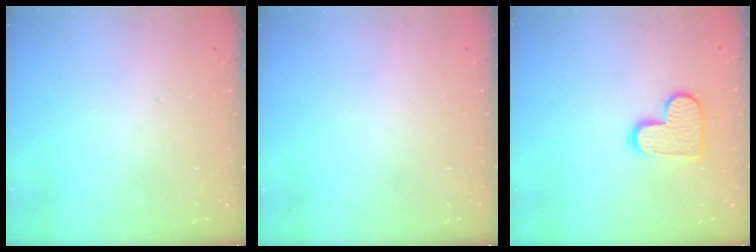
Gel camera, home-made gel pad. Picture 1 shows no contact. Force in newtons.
{"total": 0.0}
{"total": 11.0, "press": 11.0, "slide": 0.7}